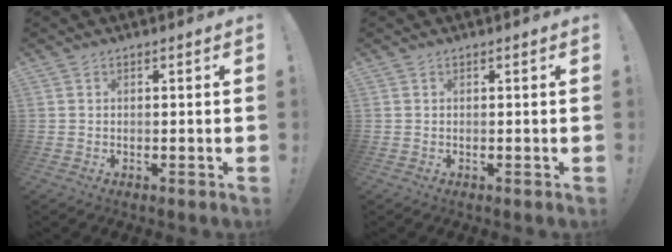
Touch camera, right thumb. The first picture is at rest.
{"total": 0.0}